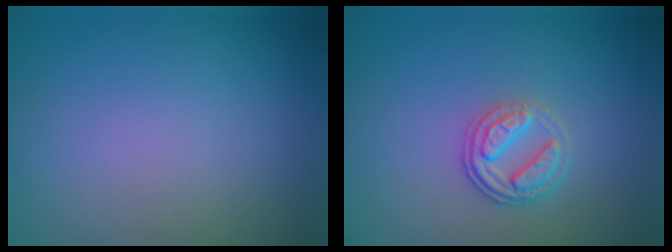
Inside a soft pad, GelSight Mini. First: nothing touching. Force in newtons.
{"total": 2.7, "press": 2.4, "slide": 1.1}